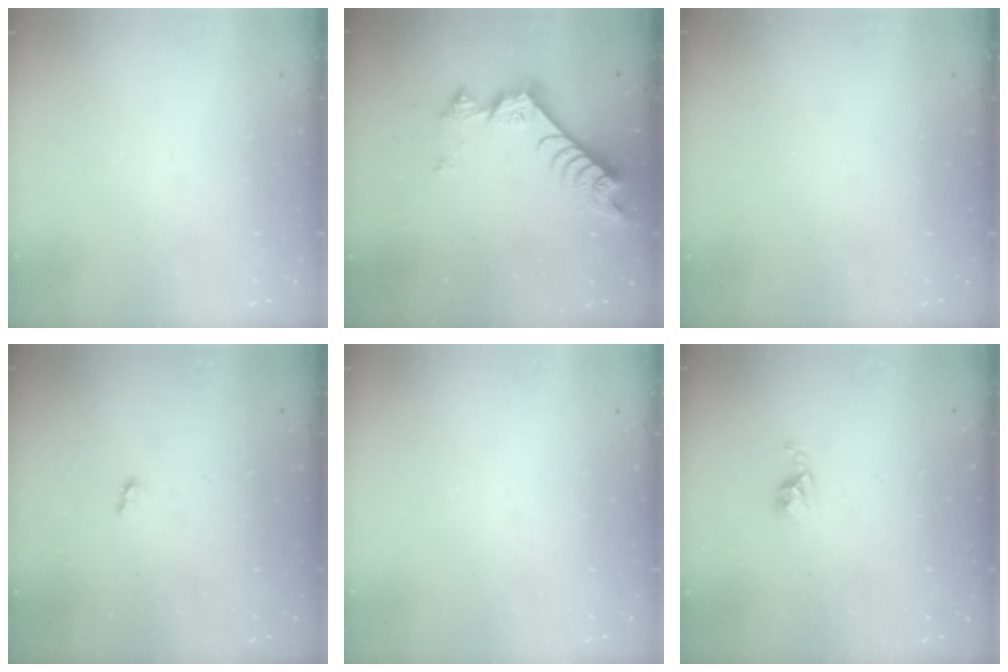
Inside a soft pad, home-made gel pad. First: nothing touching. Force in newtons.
{"total": 7.9, "press": 7.9, "slide": 0.7}
{"total": 0.0}
{"total": 1.7, "press": 1.6, "slide": 0.3}
{"total": 0.0}
{"total": 2.5, "press": 2.5, "slide": 0.4}